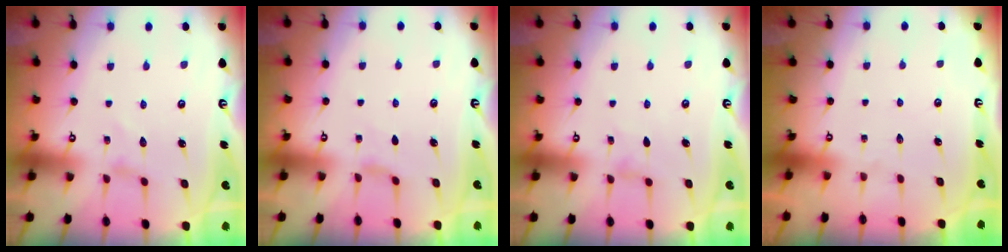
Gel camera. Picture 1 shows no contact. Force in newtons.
{"total": 1.9, "press": 1.9, "slide": 0.4}
{"total": 0.8, "press": 0.7, "slide": 0.4}
{"total": 0.0}